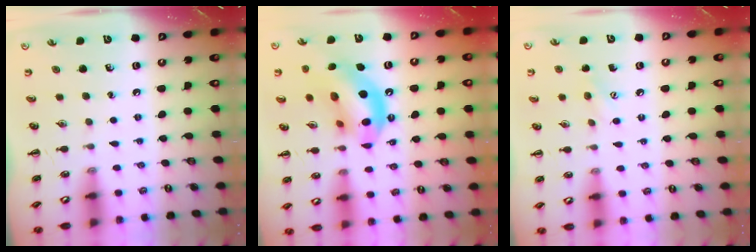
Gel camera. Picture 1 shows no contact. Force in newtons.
{"total": 16.6, "press": 16.2, "slide": 3.6}
{"total": 6.5, "press": 6.3, "slide": 1.5}